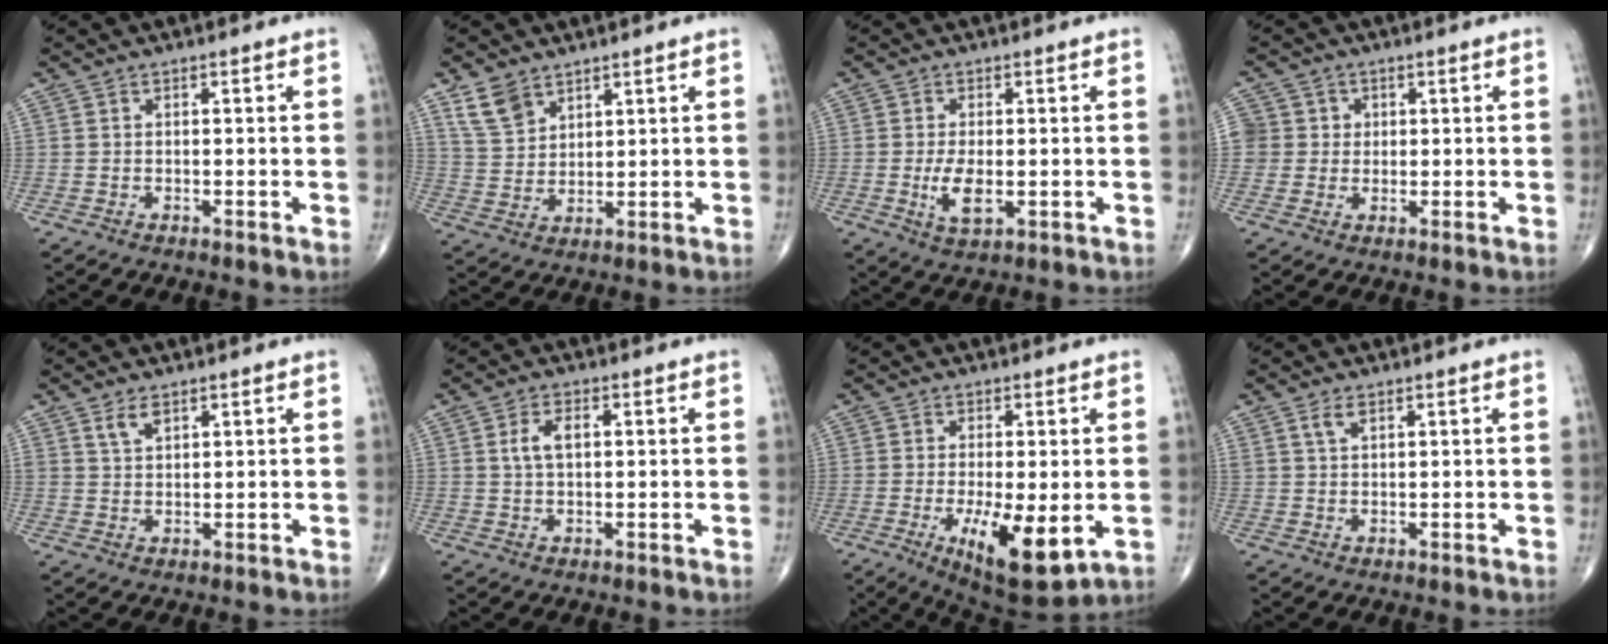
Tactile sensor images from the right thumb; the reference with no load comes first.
{"total": 6.3, "force": [4.3, 3.7, 2.6], "torque": [-0.037, -0.020, 0.095]}
{"total": 5.3, "force": [-0.8, 2.4, 4.6], "torque": [-0.083, -0.010, -0.010]}
{"total": 4.7, "force": [0.7, 4.7, 0.2], "torque": [0.031, 0.006, 0.009]}
{"total": 2.9, "force": [1.8, 1.4, 1.7], "torque": [-0.029, -0.007, 0.040]}
{"total": 4.1, "force": [0.9, 2.1, 3.4], "torque": [-0.071, 0.005, 0.017]}
{"total": 11.8, "force": [-3.1, 4.0, 10.7], "torque": [-0.167, -0.024, -0.039]}
{"total": 2.2, "force": [1.2, 1.0, 1.5], "torque": [-0.032, 0.001, 0.028]}